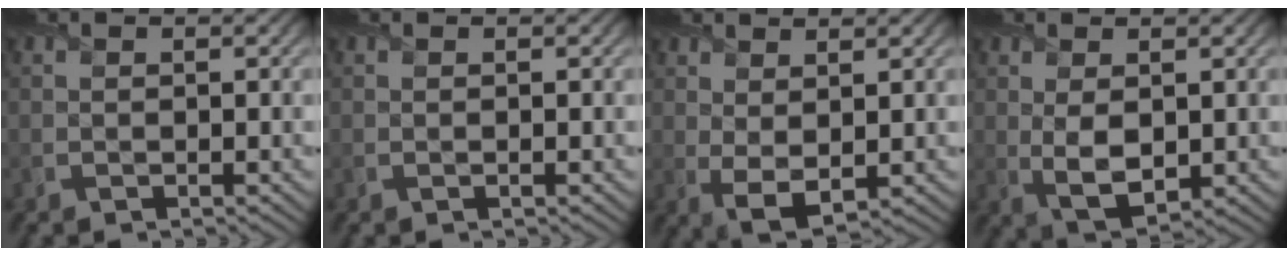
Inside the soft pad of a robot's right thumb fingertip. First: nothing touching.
{"total": 0.0}
{"total": 3.5, "force": [1.1, 1.6, 2.9], "torque": [-0.068, -0.002, 0.024]}
{"total": 4.4, "force": [0.3, 2.4, 3.6], "torque": [-0.083, -0.008, 0.013]}